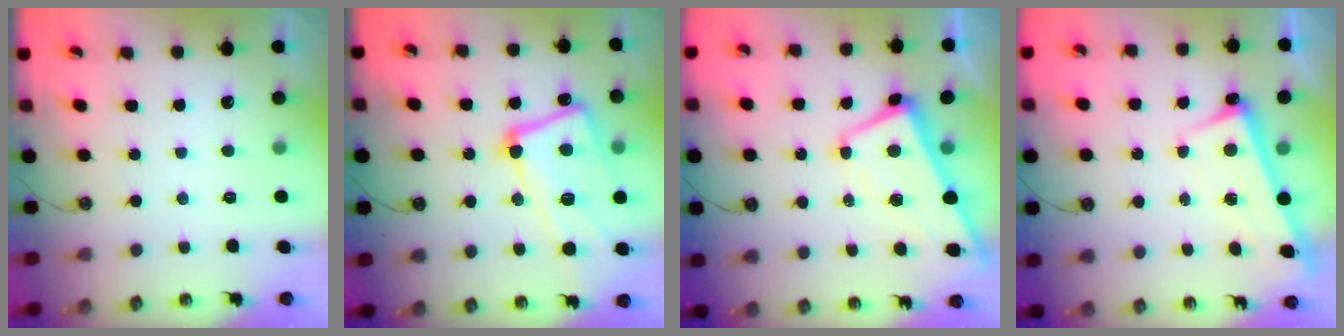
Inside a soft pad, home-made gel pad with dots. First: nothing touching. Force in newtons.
{"total": 15.1, "press": 14.9, "slide": 2.3}
{"total": 1.0, "press": 0.5, "slide": 0.8}
{"total": 2.9, "press": 2.8, "slide": 0.4}